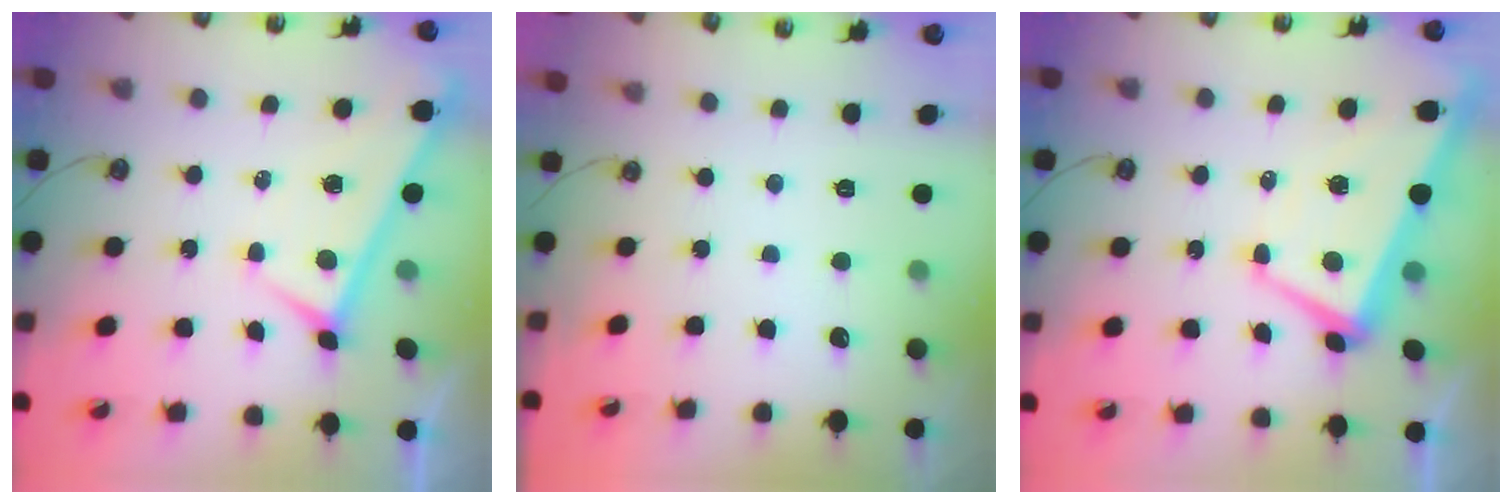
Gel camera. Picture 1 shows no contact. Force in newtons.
{"total": 0.0}
{"total": 1.9, "press": 1.7, "slide": 1.0}